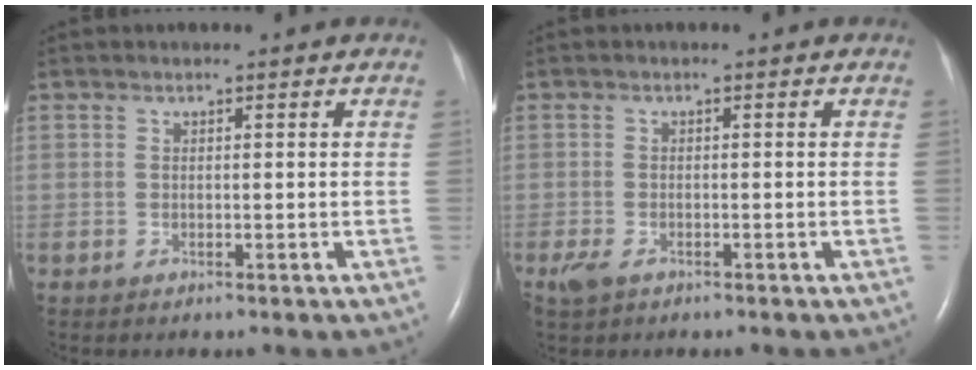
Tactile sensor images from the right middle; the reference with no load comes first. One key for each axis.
{"total": 2.4, "fx": -1.4, "fy": 1.2, "fz": 1.5, "tx": -0.040, "ty": -0.004, "tz": -0.022}